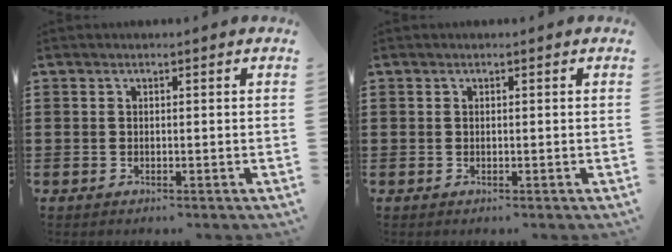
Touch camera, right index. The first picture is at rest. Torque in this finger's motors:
{"motor_torque": [0.60, 0.62, -0.93, -0.20]}